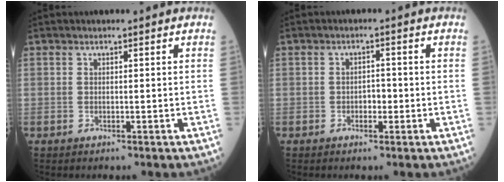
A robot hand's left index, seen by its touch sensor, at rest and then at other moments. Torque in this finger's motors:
{"motor_torque": [0.04, 0.05, 0.01, 0.00]}